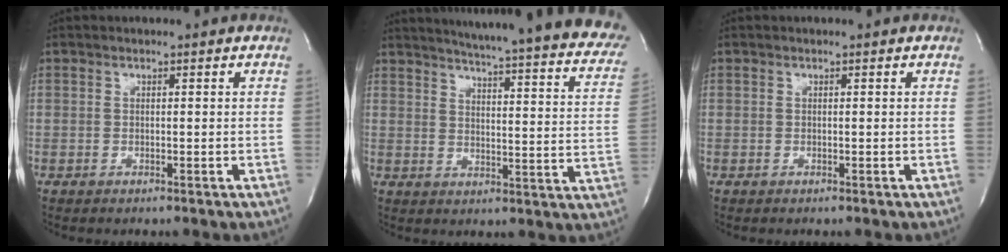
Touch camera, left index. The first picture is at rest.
{"total": 30.4, "force": [26.5, 3.0, 14.5], "torque": [-0.183, -0.082, 0.304]}
{"total": 0.0}